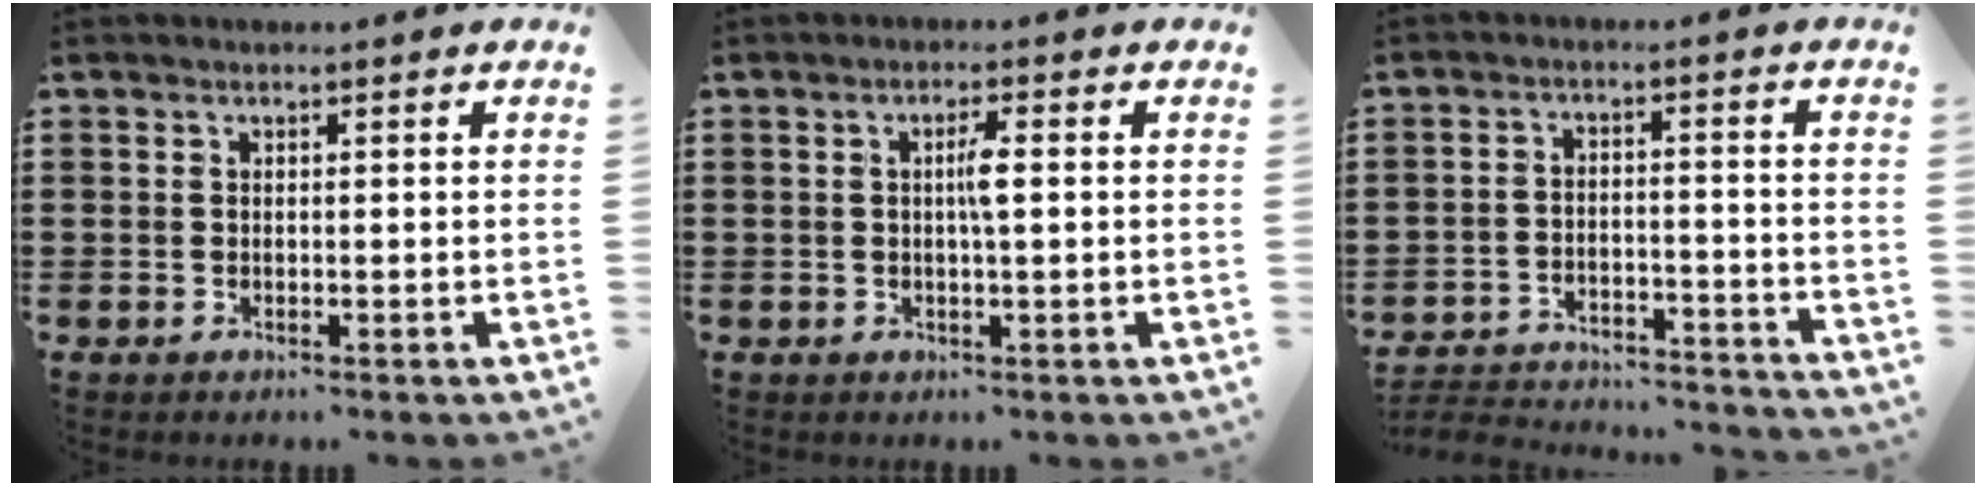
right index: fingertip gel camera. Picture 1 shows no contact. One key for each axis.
{"total": 2.8, "fx": 0.1, "fy": 0.4, "fz": 2.8, "tx": -0.053, "ty": -0.001, "tz": 0.000}
{"total": 4.1, "fx": -4.0, "fy": 0.4, "fz": 0.7, "tx": -0.017, "ty": 0.002, "tz": -0.084}